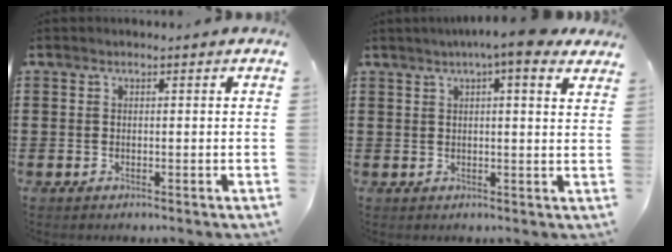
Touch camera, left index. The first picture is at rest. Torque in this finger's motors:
{"motor_torque": [2.14, 0.00, 0.56, 0.21]}